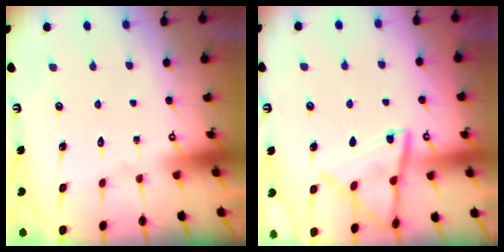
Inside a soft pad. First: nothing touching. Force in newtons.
{"total": 12.4, "press": 12.4, "slide": 1.3}